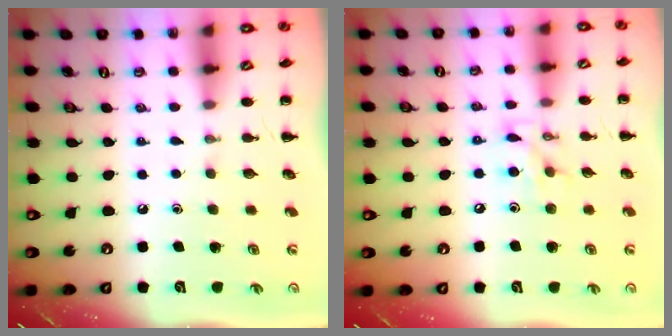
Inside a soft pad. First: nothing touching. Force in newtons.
{"total": 8.7, "press": 8.6, "slide": 0.6}